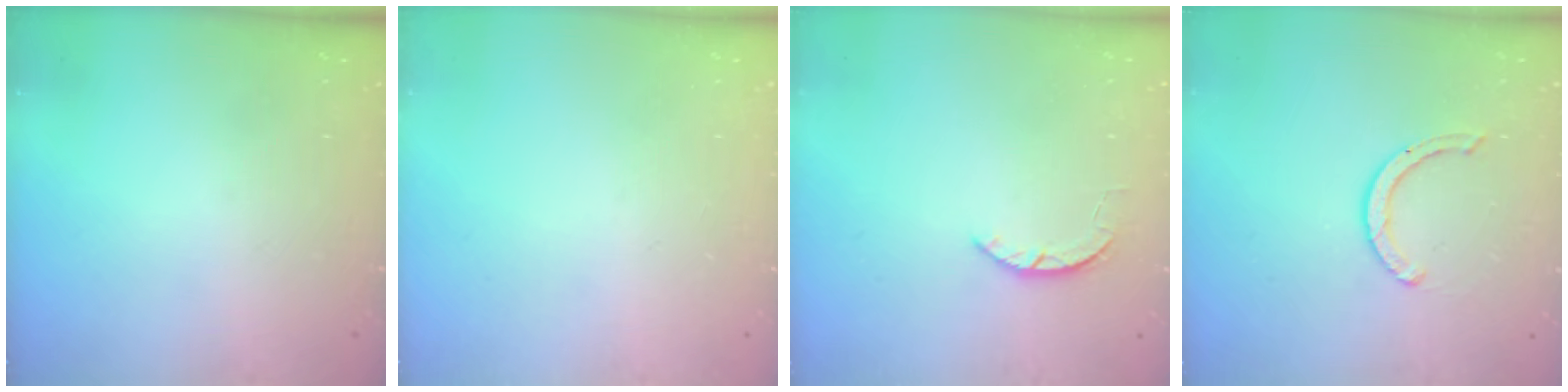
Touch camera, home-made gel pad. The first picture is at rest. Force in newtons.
{"total": 0.0}
{"total": 1.6, "press": 1.6, "slide": 0.3}
{"total": 4.2, "press": 4.2, "slide": 0.3}